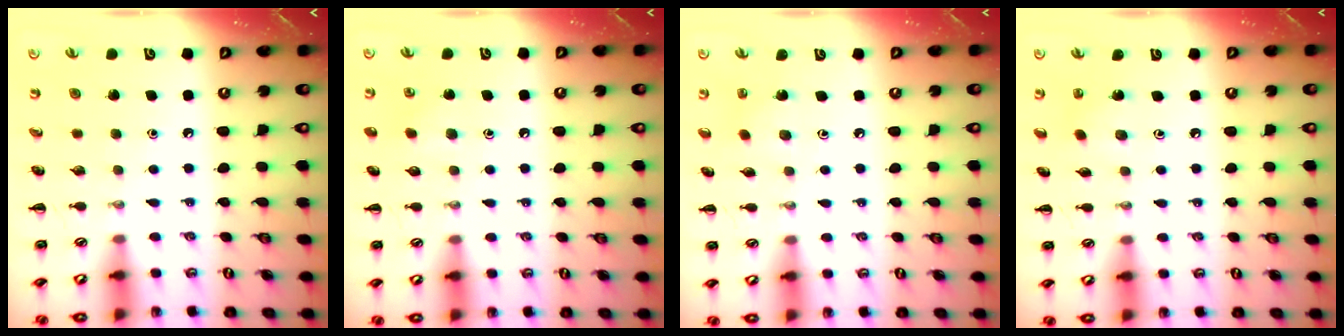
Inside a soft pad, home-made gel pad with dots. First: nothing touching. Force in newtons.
{"total": 4.3, "press": 4.1, "slide": 1.2}
{"total": 1.5, "press": 1.4, "slide": 0.5}
{"total": 2.1, "press": 2.0, "slide": 0.8}